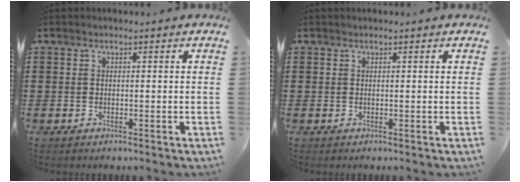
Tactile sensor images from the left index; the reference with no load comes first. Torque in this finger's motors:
{"motor_torque": [0.00, 0.03, -0.13, 0.01]}